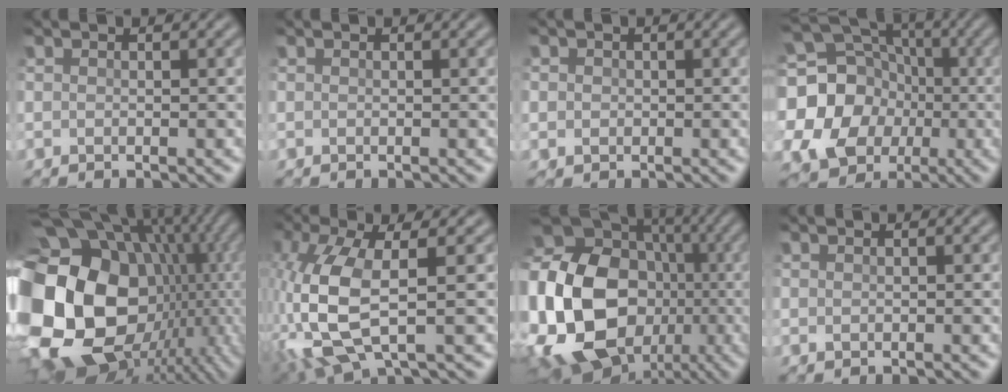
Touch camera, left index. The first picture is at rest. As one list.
[{"total": 0.0}, {"total": 2.5, "force": [0.6, 2.2, 1.0], "torque": [-0.011, 0.016, -0.005]}, {"total": 19.0, "force": [-1.8, 17.6, 7.0], "torque": [-0.189, 0.019, -0.065]}, {"total": 22.2, "force": [-2.2, 16.7, 14.5], "torque": [-0.317, -0.040, -0.005]}, {"total": 8.6, "force": [-0.9, 3.3, 7.9], "torque": [-0.200, -0.002, -0.023]}, {"total": 22.0, "force": [-2.8, 18.3, 12.0], "torque": [-0.276, 0.000, -0.077]}, {"total": 0.0}]